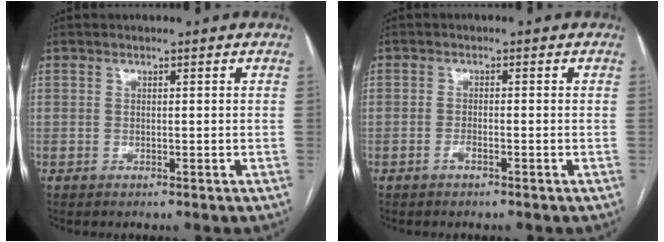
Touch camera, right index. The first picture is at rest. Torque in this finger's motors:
{"motor_torque": [0.00, -0.01, 0.02, 0.02]}